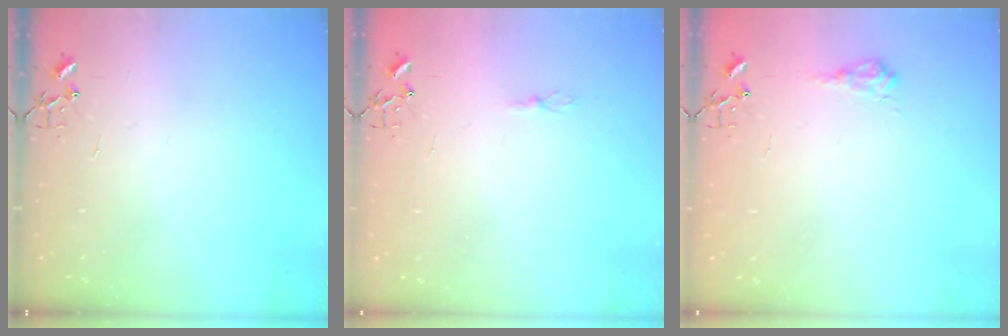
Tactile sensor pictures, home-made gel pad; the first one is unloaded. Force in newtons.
{"total": 4.1, "press": 4.1, "slide": 0.5}
{"total": 8.5, "press": 8.5, "slide": 0.8}